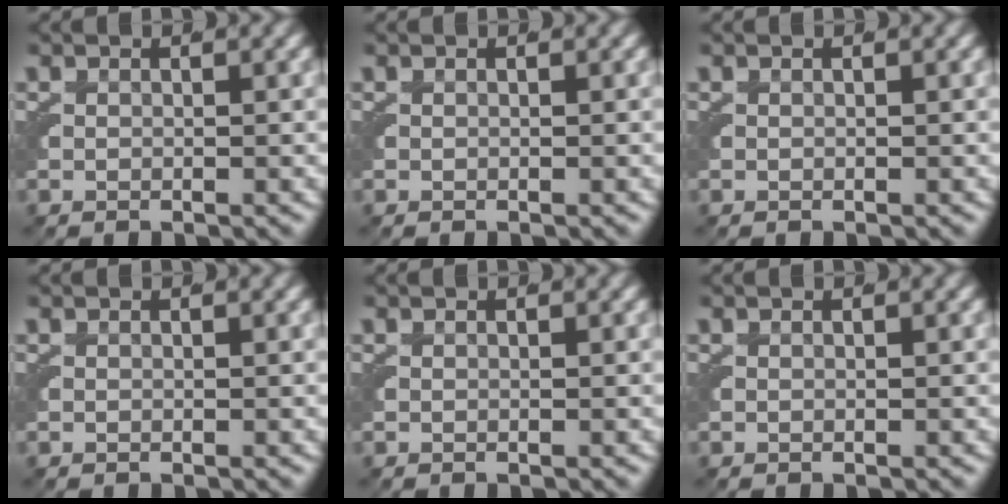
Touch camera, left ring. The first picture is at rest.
{"total": 0.0}
{"total": 0.0}
{"total": 0.0}
{"total": 0.0}
{"total": 0.0}